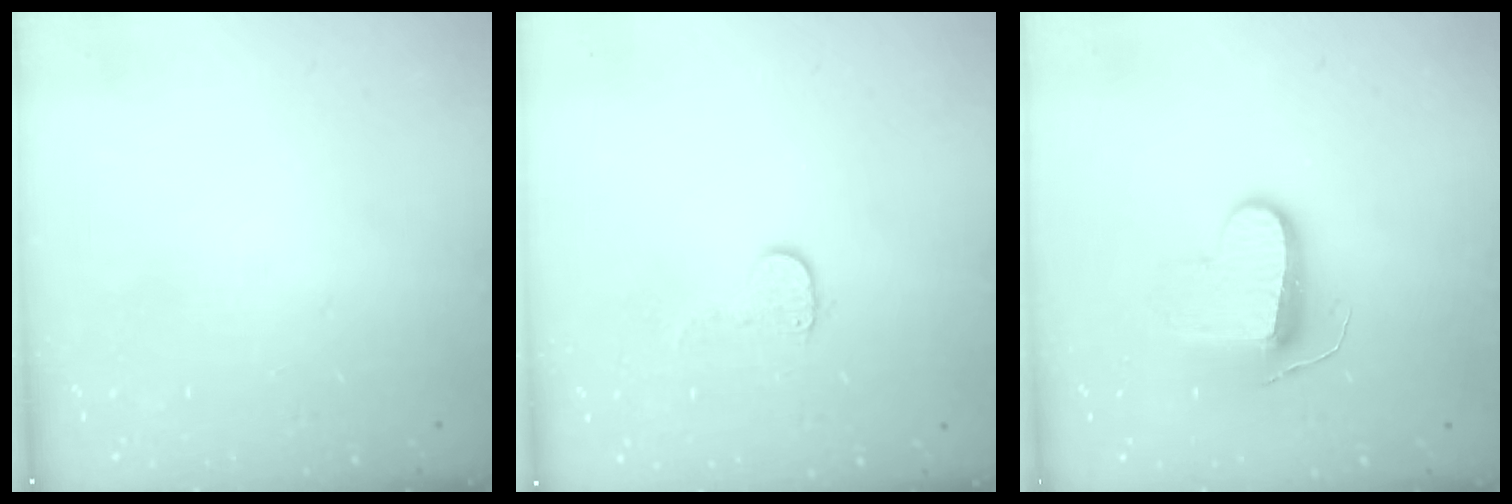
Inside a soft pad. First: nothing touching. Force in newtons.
{"total": 4.6, "press": 4.6, "slide": 0.4}
{"total": 9.4, "press": 9.4, "slide": 0.5}